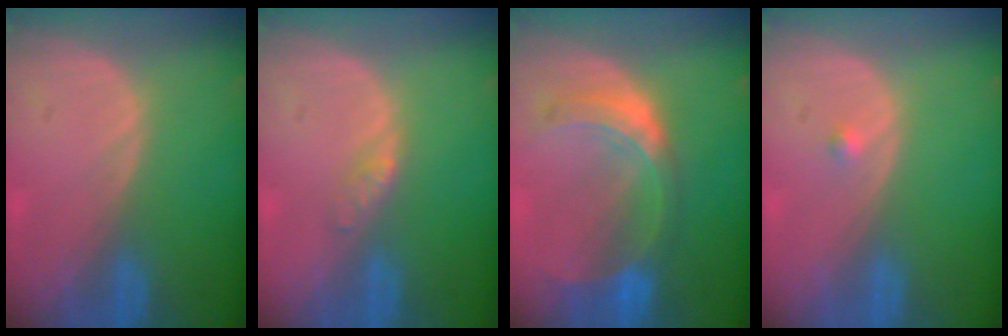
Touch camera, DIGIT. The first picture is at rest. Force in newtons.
{"total": 1.7, "press": 1.7, "slide": 0.2}
{"total": 7.9, "press": 7.0, "slide": 3.7}
{"total": 0.8, "press": 0.6, "slide": 0.4}